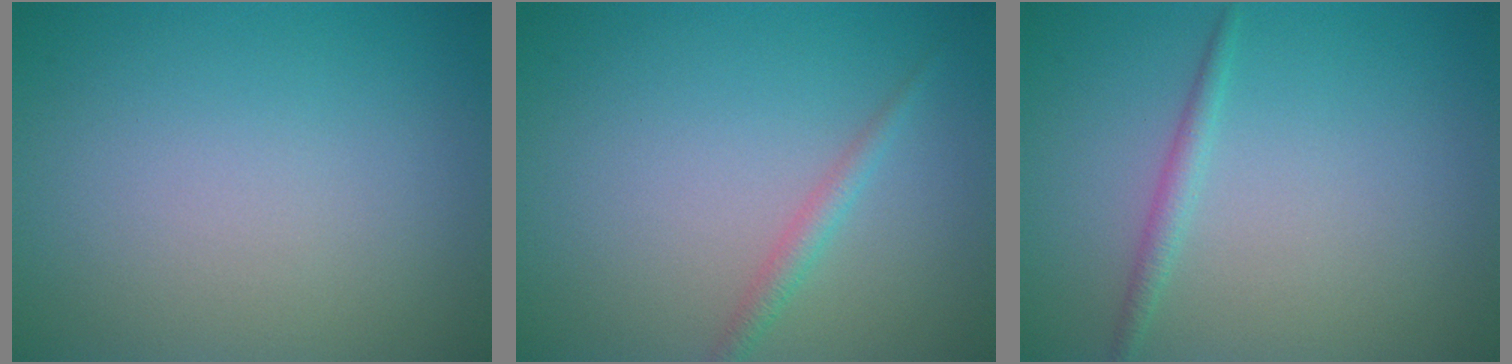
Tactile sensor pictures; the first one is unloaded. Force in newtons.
{"total": 1.4, "press": 1.4, "slide": 0.0}
{"total": 1.3, "press": 1.3, "slide": 0.0}